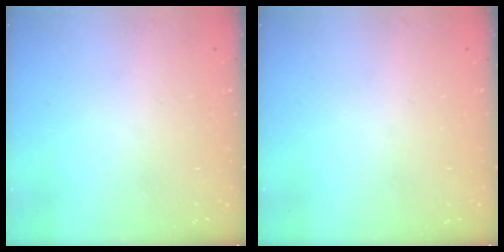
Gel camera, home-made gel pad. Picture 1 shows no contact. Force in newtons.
{"total": 0.0}